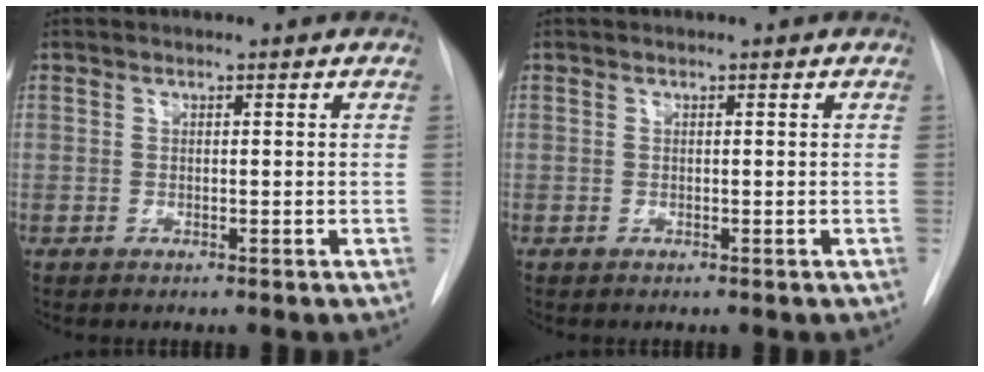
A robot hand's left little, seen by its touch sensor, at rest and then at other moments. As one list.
[{"total": 0.0}]